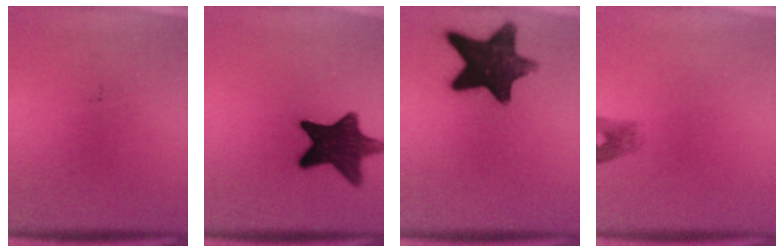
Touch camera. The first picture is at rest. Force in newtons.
{"total": 13.3}
{"total": 14.1}
{"total": 1.8}